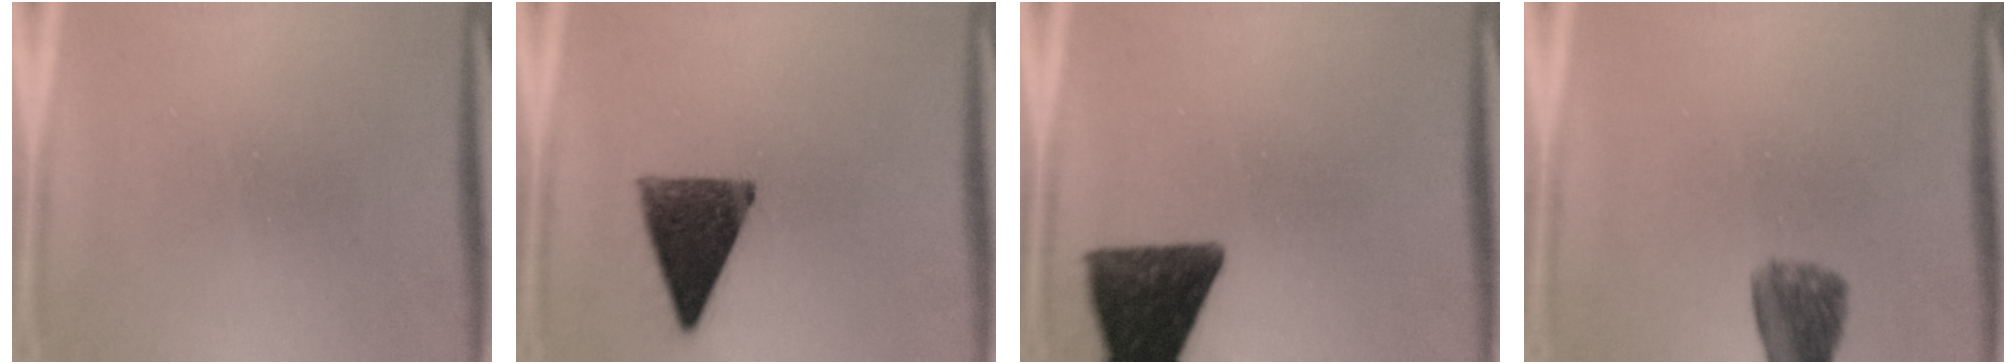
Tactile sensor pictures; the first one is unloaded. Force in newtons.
{"total": 11.2}
{"total": 12.4}
{"total": 7.3}